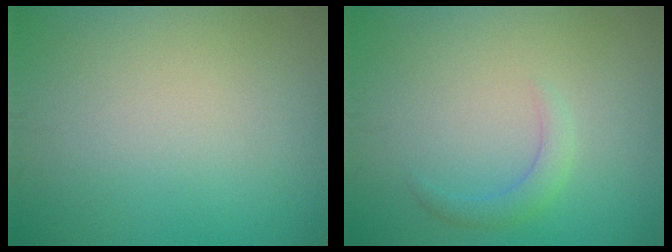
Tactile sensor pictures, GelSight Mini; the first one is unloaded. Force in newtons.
{"total": 1.7, "press": 1.7, "slide": 0.1}